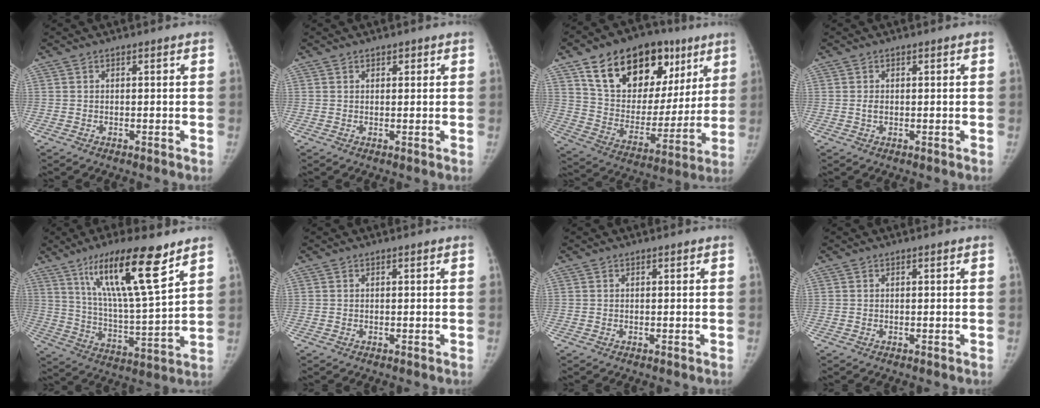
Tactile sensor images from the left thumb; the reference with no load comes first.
{"total": 1.2, "force": [0.7, 0.8, 0.5], "torque": [0.005, -0.003, 0.008]}
{"total": 26.8, "force": [14.0, 16.2, 16.1], "torque": [-0.207, -0.008, 0.237]}
{"total": 1.2, "force": [0.1, 0.9, 0.8], "torque": [-0.014, 0.000, 0.002]}
{"total": 18.4, "force": [10.9, 3.2, 14.5], "torque": [-0.237, -0.053, 0.196]}
{"total": 0.0}
{"total": 0.0}
{"total": 0.0}